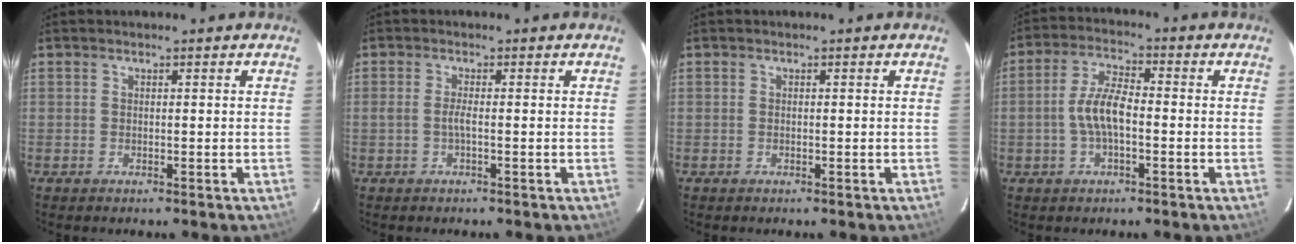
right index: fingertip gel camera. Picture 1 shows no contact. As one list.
[{"total": 1.6, "force": [-0.5, -0.1, 1.5], "torque": [-0.029, 0.000, -0.012]}, {"total": 0.0}, {"total": 6.9, "force": [-1.4, 2.6, 6.2], "torque": [-0.128, 0.011, -0.028]}]